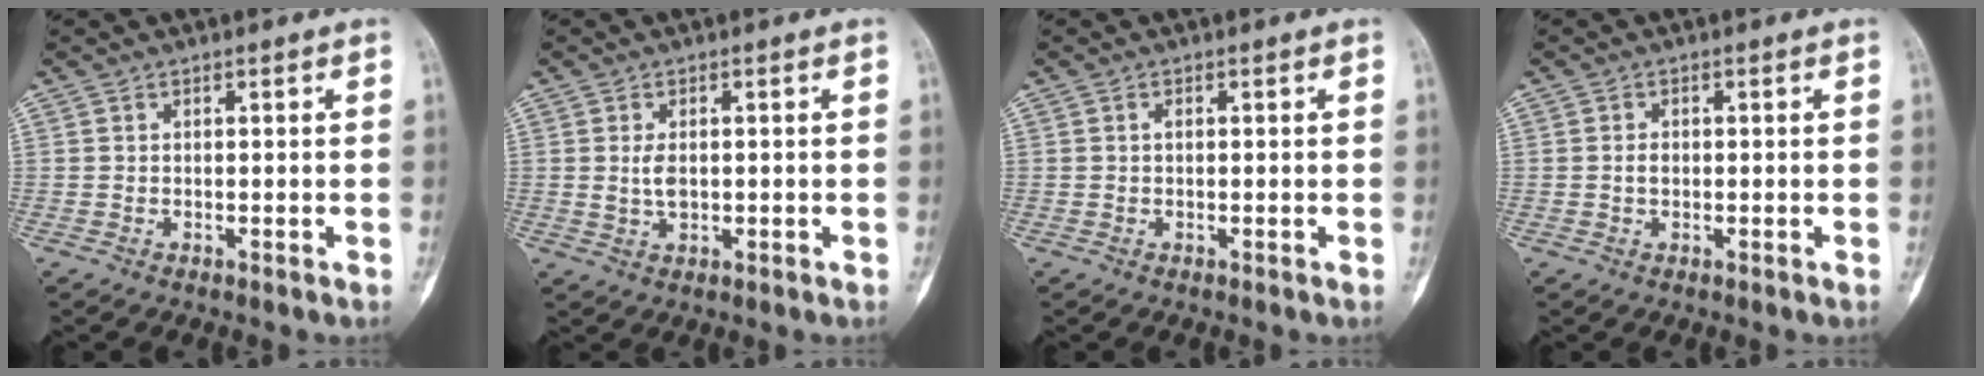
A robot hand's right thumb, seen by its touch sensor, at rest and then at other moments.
{"total": 2.9, "force": [0.1, 1.7, 2.4], "torque": [-0.045, -0.005, 0.005]}
{"total": 0.5, "force": [0.0, 0.2, 0.5], "torque": [-0.008, 0.001, -0.002]}
{"total": 1.5, "force": [-0.2, 1.0, 1.1], "torque": [-0.016, 0.003, -0.005]}